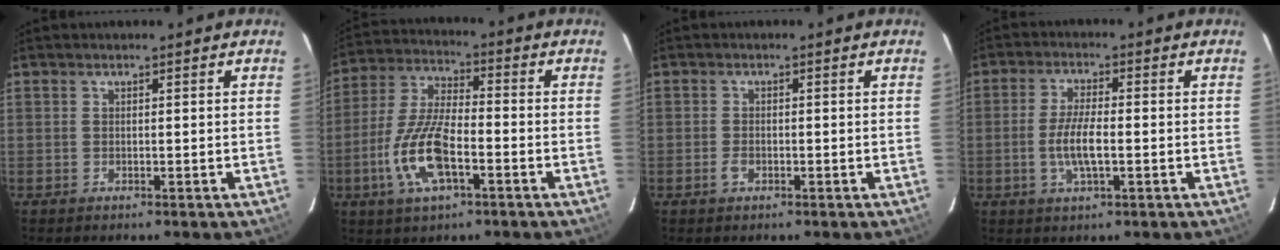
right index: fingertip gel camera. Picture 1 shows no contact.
{"total": 13.0, "force": [-4.7, 4.6, 11.1], "torque": [-0.242, -0.004, -0.091]}
{"total": 1.8, "force": [-0.8, 1.1, 1.2], "torque": [-0.027, 0.000, -0.015]}
{"total": 6.4, "force": [-1.4, 1.8, 6.0], "torque": [-0.121, -0.003, -0.026]}